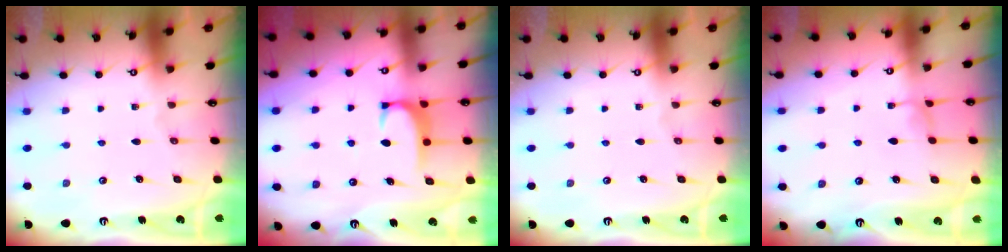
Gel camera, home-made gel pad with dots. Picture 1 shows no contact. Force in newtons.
{"total": 1.7, "press": 1.6, "slide": 0.5}
{"total": 0.0}
{"total": 0.5, "press": 0.3, "slide": 0.4}